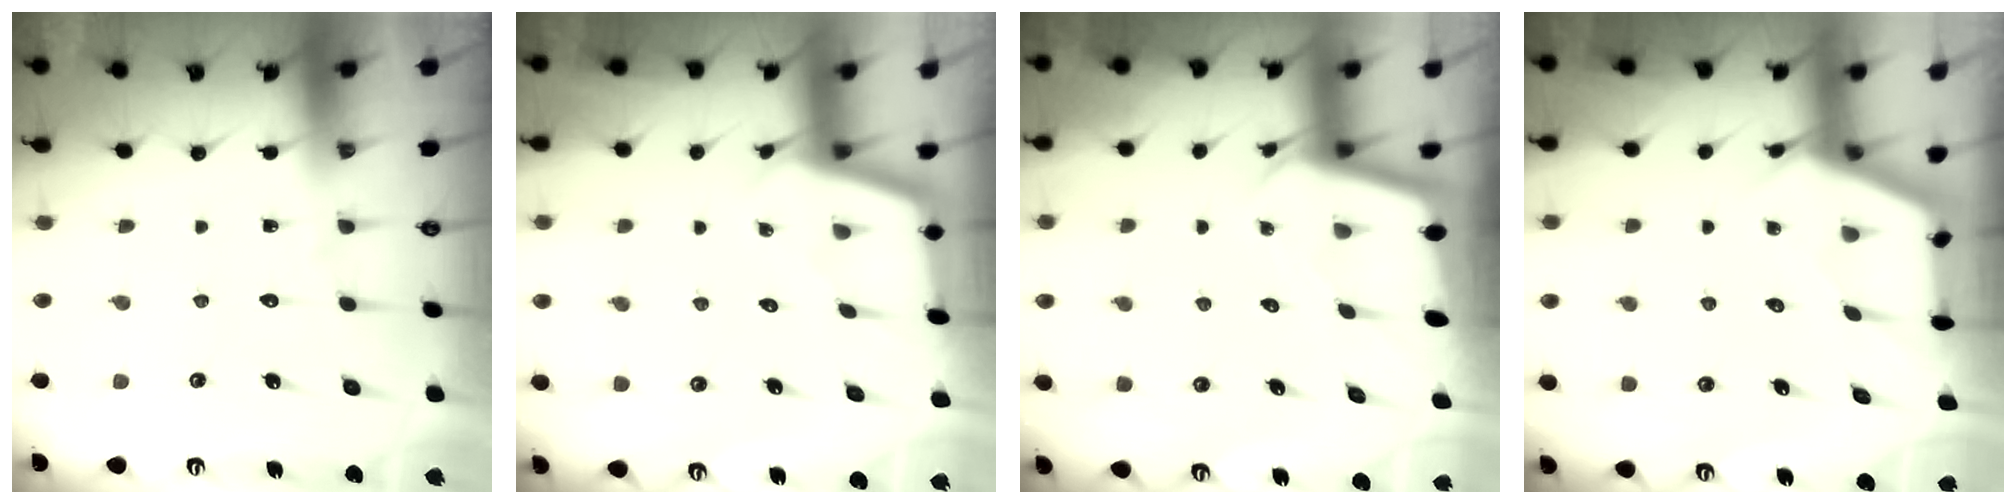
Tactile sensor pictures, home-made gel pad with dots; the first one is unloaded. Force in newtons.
{"total": 2.4, "press": 2.4, "slide": 0.2}
{"total": 2.1, "press": 2.1, "slide": 0.1}
{"total": 2.5, "press": 2.5, "slide": 0.4}